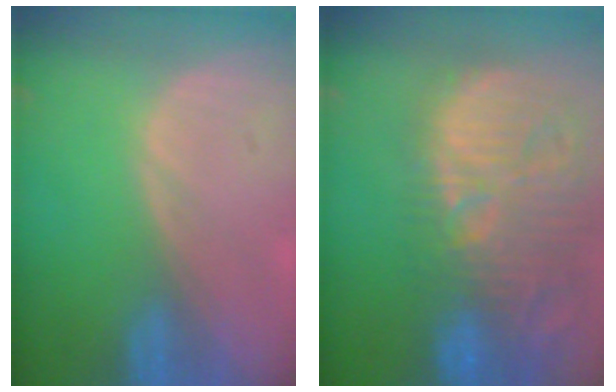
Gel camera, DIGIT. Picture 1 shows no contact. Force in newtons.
{"total": 15.3, "press": 13.2, "slide": 7.6}